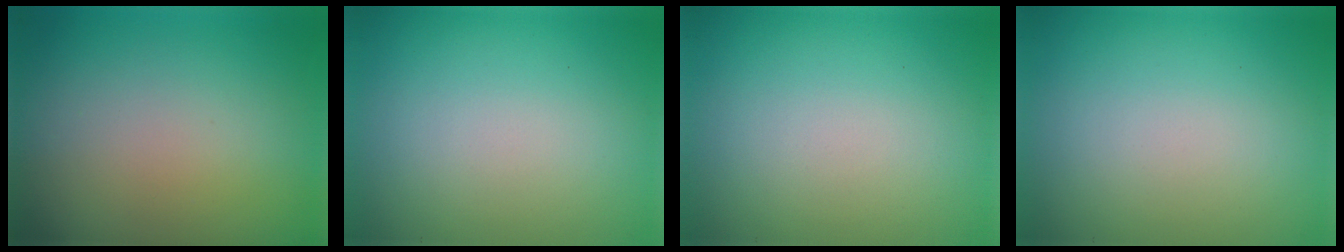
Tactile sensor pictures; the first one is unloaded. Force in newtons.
{"total": 0.0}
{"total": 0.0}
{"total": 0.0}